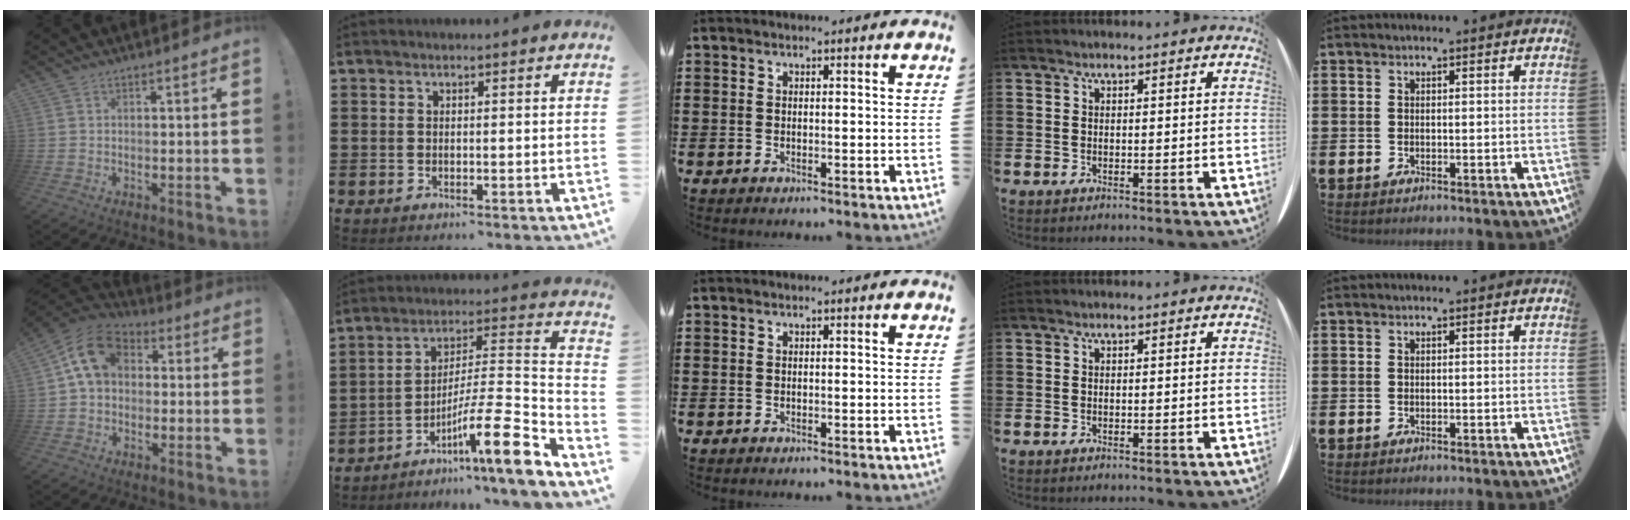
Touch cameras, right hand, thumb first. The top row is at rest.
{"thumb": {"total": 13.3, "force": [3.8, 10.2, 7.7], "torque": [-0.118, 0.012, 0.079]}, "index": {"total": 13.5, "force": [-8.1, 1.2, 10.7], "torque": [-0.165, -0.005, -0.149]}}